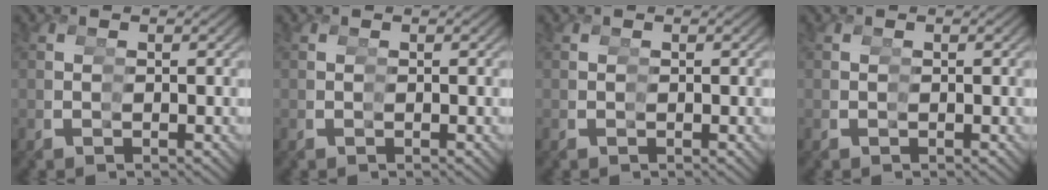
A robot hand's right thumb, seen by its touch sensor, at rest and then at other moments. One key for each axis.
{"total": 0.0}
{"total": 0.0}
{"total": 0.0}